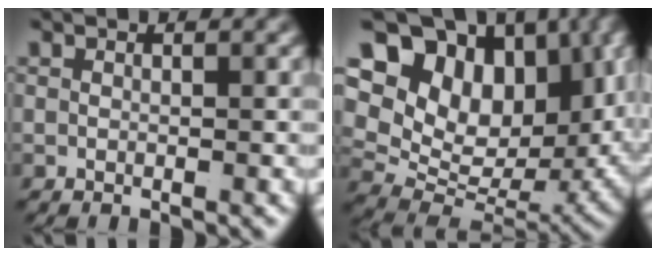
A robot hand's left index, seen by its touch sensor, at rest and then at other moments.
{"total": 19.9, "force": [4.7, 14.5, 12.7], "torque": [-0.230, -0.018, 0.070]}